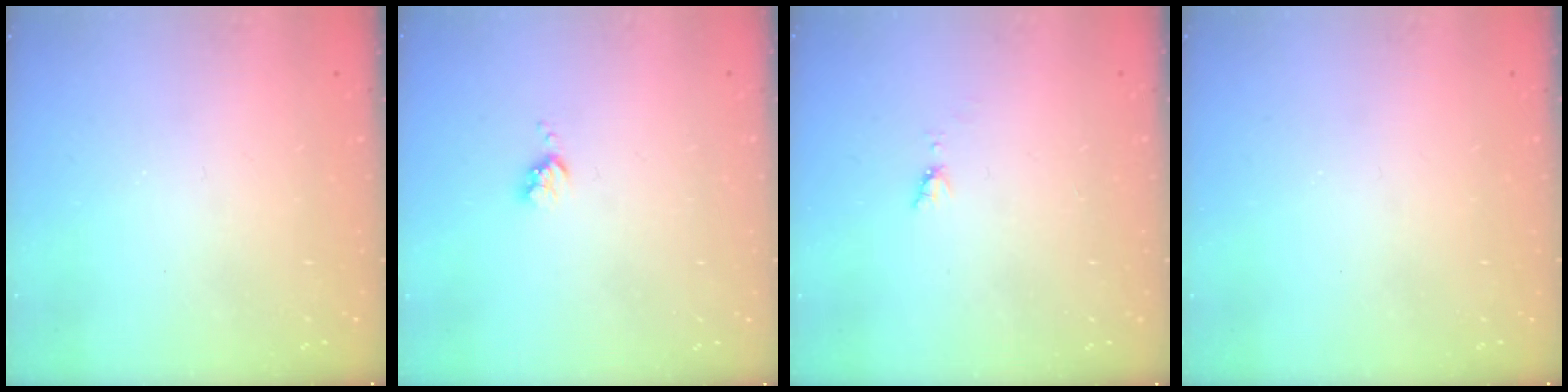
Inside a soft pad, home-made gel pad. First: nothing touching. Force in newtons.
{"total": 3.6, "press": 3.6, "slide": 0.6}
{"total": 5.7, "press": 5.7, "slide": 0.6}
{"total": 0.0}